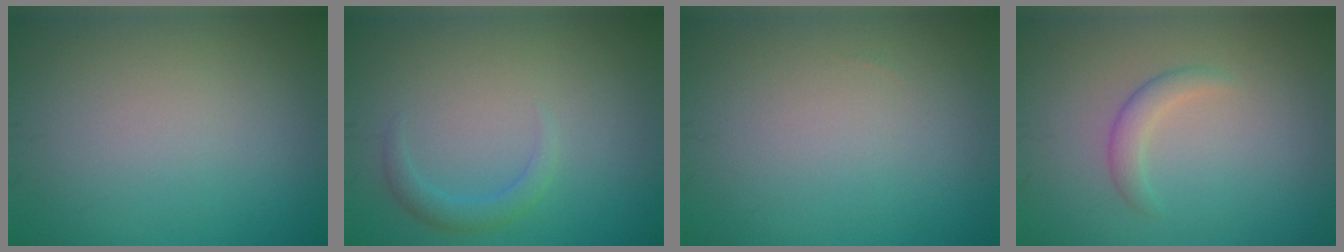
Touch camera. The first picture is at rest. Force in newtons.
{"total": 1.6, "press": 1.6, "slide": 0.1}
{"total": 0.0}
{"total": 1.6, "press": 1.6, "slide": 0.1}